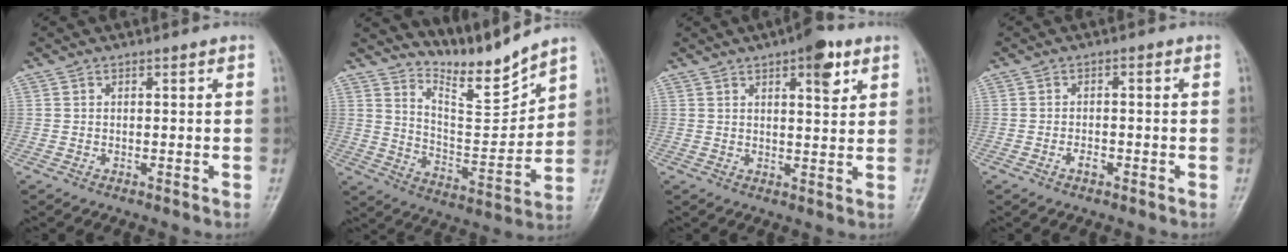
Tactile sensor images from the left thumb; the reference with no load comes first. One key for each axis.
{"total": 10.2, "fx": 9.8, "fy": 0.6, "fz": 2.8, "tx": -0.026, "ty": -0.087, "tz": 0.189}
{"total": 7.1, "fx": 3.7, "fy": 2.5, "fz": 5.4, "tx": -0.055, "ty": -0.012, "tz": 0.046}
{"total": 2.1, "fx": -1.1, "fy": 1.2, "fz": 1.3, "tx": -0.016, "ty": 0.013, "tz": -0.022}